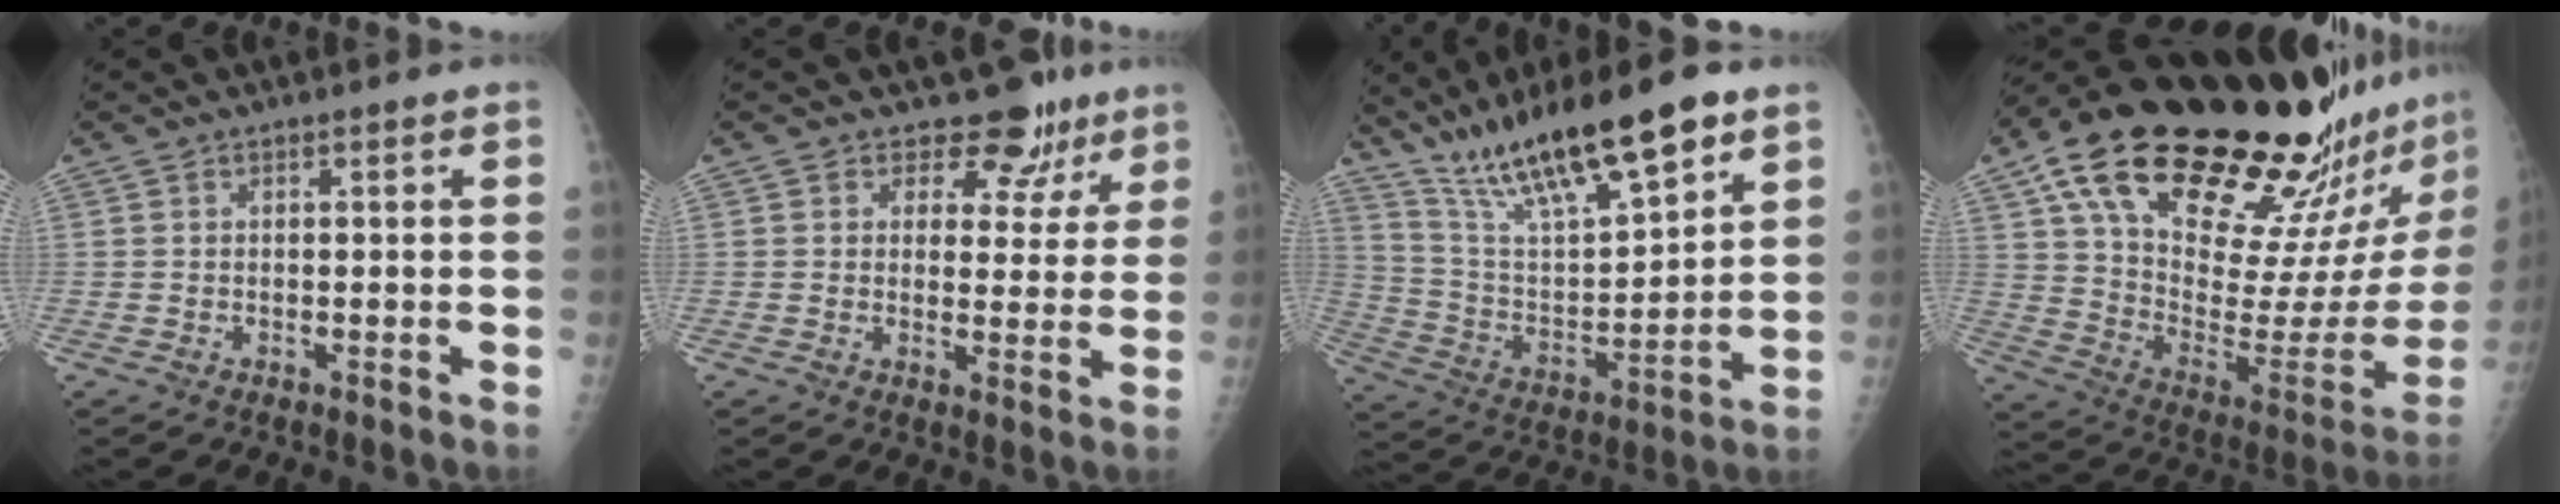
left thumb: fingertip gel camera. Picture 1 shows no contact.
{"total": 7.9, "force": [5.8, 5.1, 1.5], "torque": [0.018, -0.032, 0.064]}
{"total": 21.8, "force": [14.8, 5.4, 15.1], "torque": [-0.241, -0.048, 0.268]}
{"total": 35.8, "force": [24.5, 10.1, 24.2], "torque": [-0.356, -0.077, 0.380]}